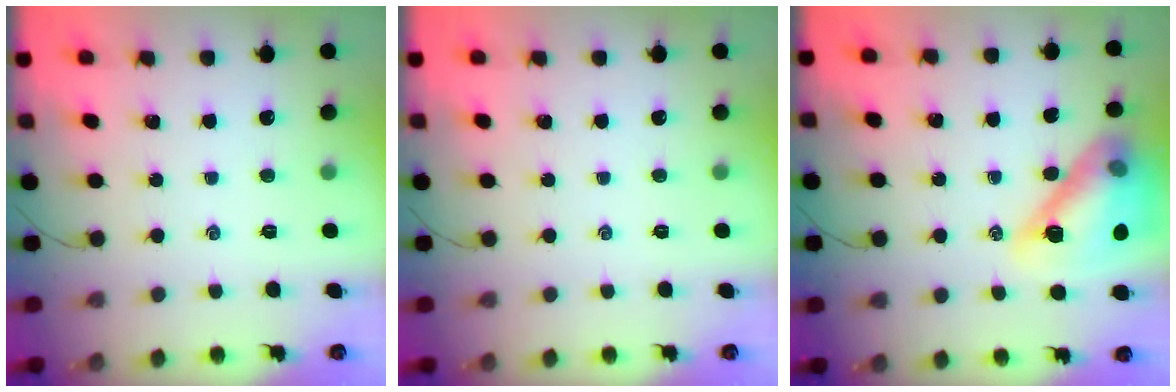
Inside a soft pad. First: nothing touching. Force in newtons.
{"total": 0.0}
{"total": 19.4, "press": 19.2, "slide": 2.6}